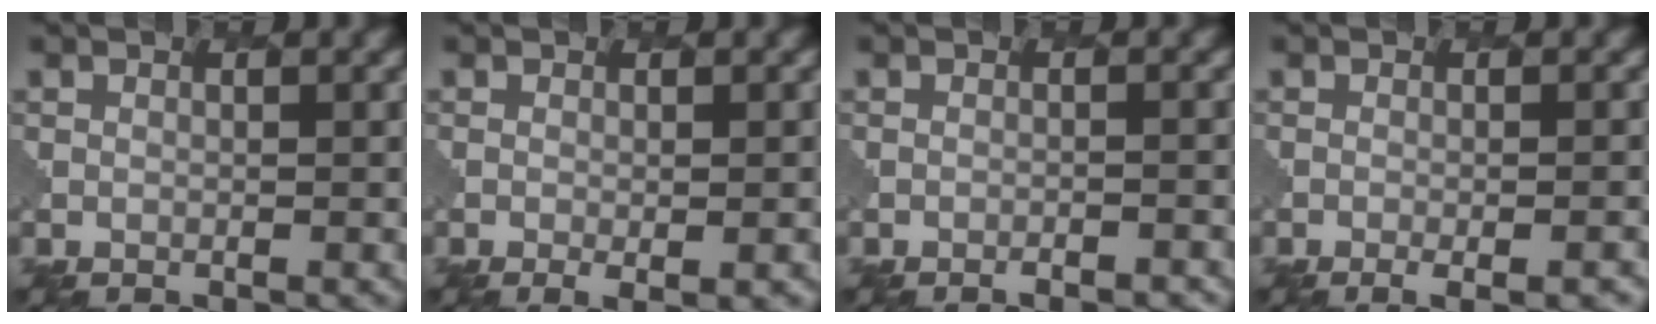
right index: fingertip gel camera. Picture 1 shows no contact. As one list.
[{"total": 2.5, "force": [-0.8, 0.6, 2.2], "torque": [-0.028, -0.006, -0.005]}, {"total": 2.2, "force": [-1.9, 0.7, 1.0], "torque": [0.000, 0.013, -0.027]}, {"total": 3.7, "force": [-1.6, 1.4, 3.1], "torque": [-0.018, 0.010, -0.013]}]